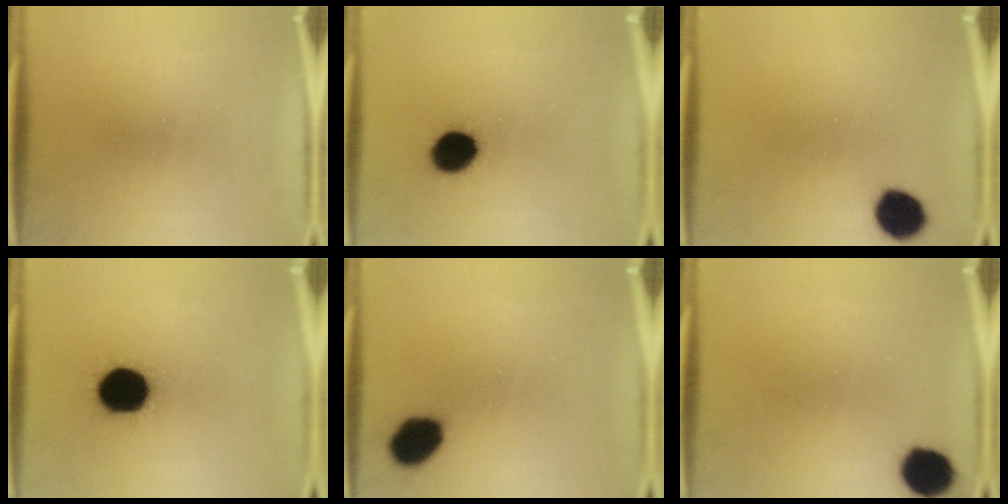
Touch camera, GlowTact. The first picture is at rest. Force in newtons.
{"total": 9.2}
{"total": 8.0}
{"total": 16.3}
{"total": 8.7}
{"total": 9.2}